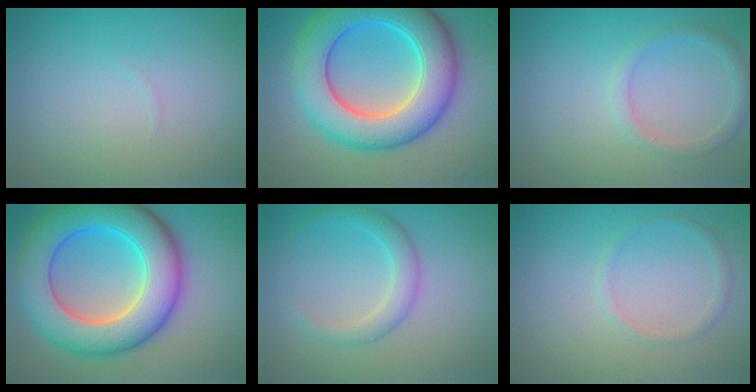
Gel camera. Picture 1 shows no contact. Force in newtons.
{"total": 10.3, "press": 10.2, "slide": 0.3}
{"total": 1.6, "press": 1.6, "slide": 0.1}
{"total": 11.2, "press": 11.2, "slide": 0.2}
{"total": 2.5, "press": 2.5, "slide": 0.1}
{"total": 1.0, "press": 1.0, "slide": 0.0}